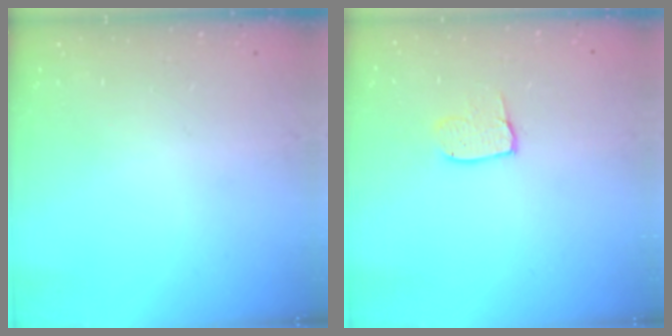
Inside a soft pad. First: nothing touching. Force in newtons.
{"total": 5.1, "press": 5.1, "slide": 0.4}